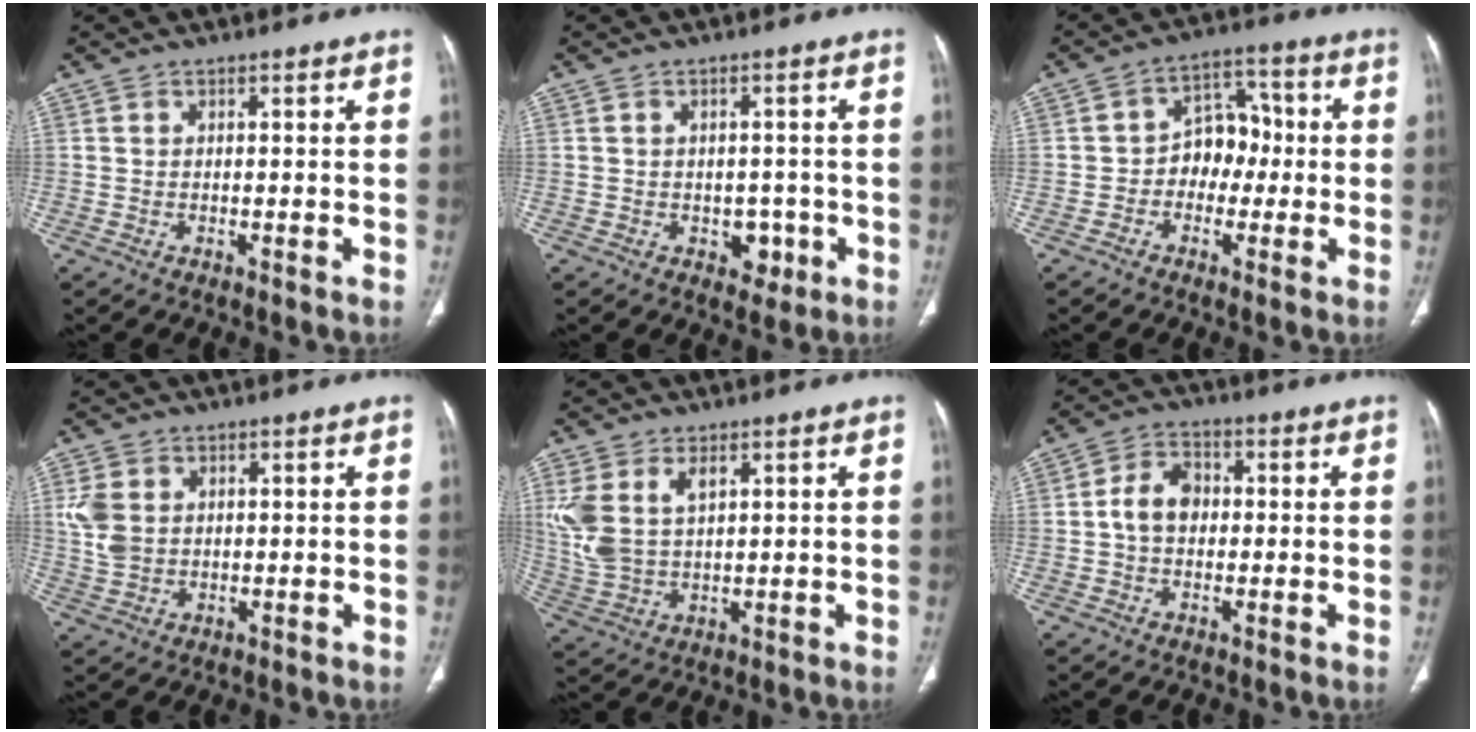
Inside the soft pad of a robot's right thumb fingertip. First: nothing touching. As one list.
[{"total": 3.9, "force": [-1.3, 2.9, 2.2], "torque": [-0.005, 0.006, -0.012]}, {"total": 8.4, "force": [-1.0, 6.5, 5.2], "torque": [-0.036, 0.037, -0.029]}, {"total": 6.0, "force": [1.4, 4.5, 3.7], "torque": [-0.073, -0.002, 0.034]}, {"total": 9.9, "force": [3.6, 5.8, 7.2], "torque": [-0.160, -0.004, 0.084]}, {"total": 6.5, "force": [0.0, 4.9, 4.3], "torque": [-0.063, 0.016, -0.008]}]